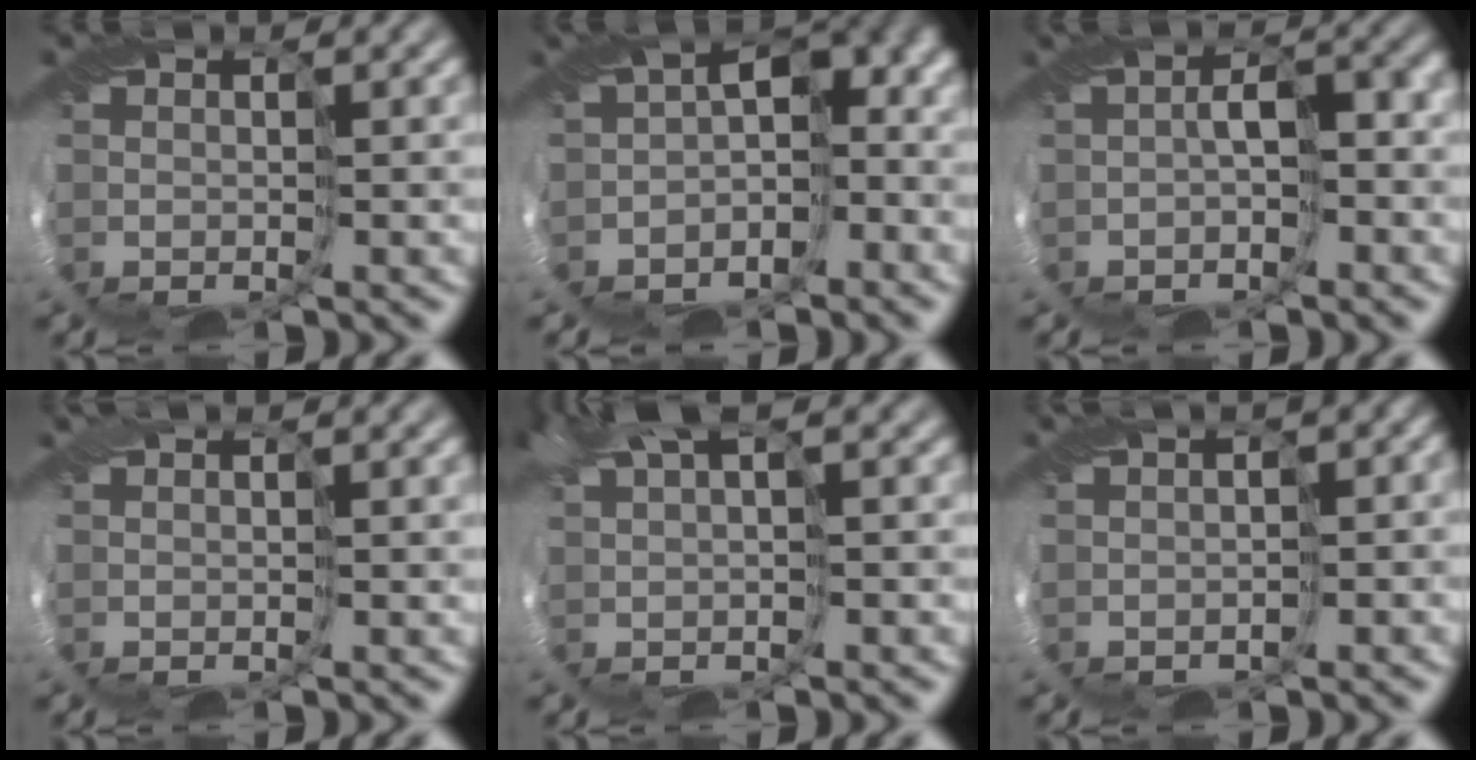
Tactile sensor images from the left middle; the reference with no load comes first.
{"total": 7.3, "force": [-0.9, 4.8, 5.5], "torque": [-0.072, 0.006, -0.016]}
{"total": 5.2, "force": [-0.3, 2.6, 4.5], "torque": [-0.055, 0.015, -0.007]}
{"total": 3.2, "force": [1.7, 0.8, 2.7], "torque": [-0.044, 0.010, 0.033]}
{"total": 5.9, "force": [2.4, 1.9, 5.1], "torque": [-0.108, 0.014, 0.048]}
{"total": 3.7, "force": [1.0, 1.7, 3.1], "torque": [-0.043, 0.020, 0.020]}